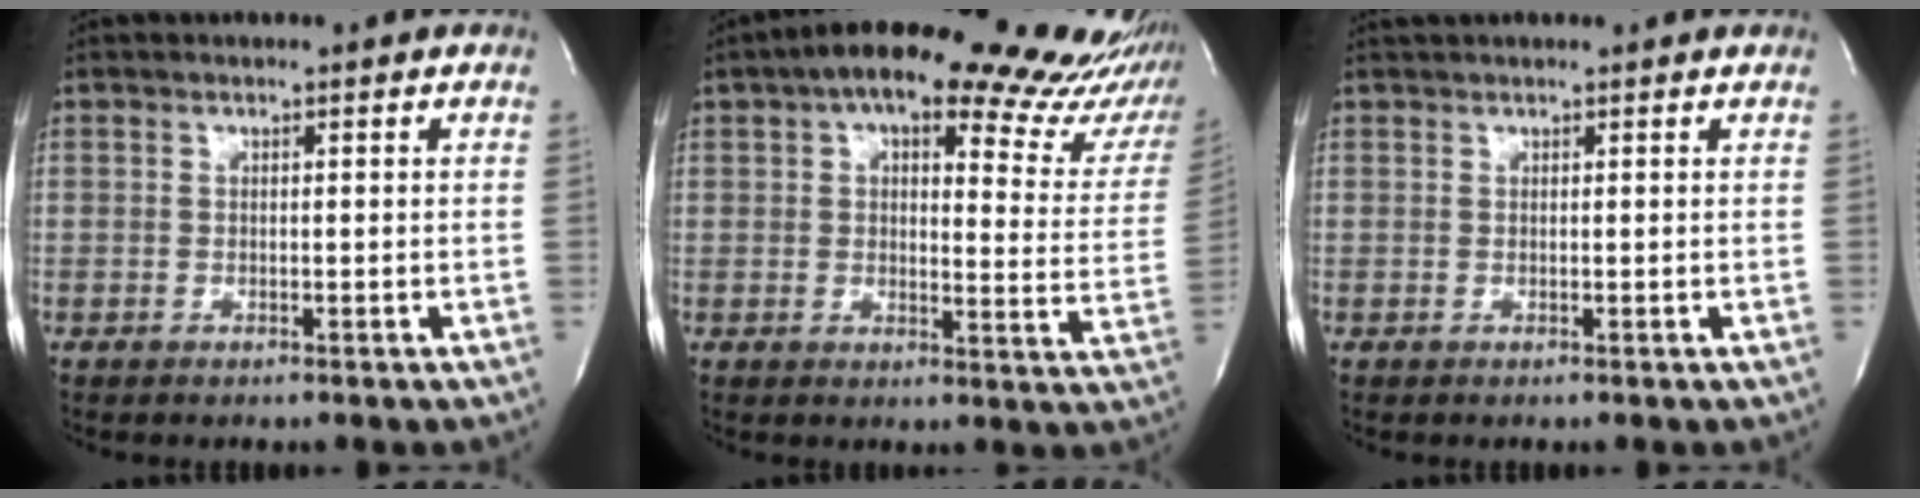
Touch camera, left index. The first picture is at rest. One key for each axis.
{"total": 25.1, "fx": 20.1, "fy": 7.5, "fz": 13.0, "tx": -0.175, "ty": -0.013, "tz": 0.223}
{"total": 3.6, "fx": 3.3, "fy": 0.6, "fz": 1.2, "tx": -0.019, "ty": 0.031, "tz": 0.045}